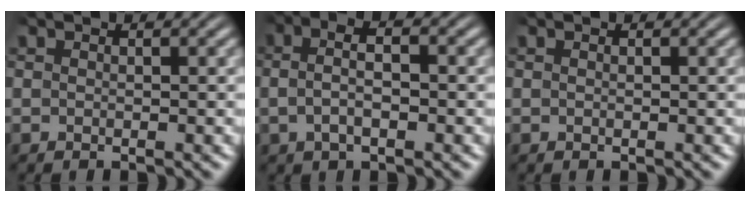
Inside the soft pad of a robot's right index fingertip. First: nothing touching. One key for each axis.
{"total": 4.2, "fx": 0.1, "fy": 2.3, "fz": 3.5, "tx": -0.062, "ty": 0.006, "tz": -0.006}
{"total": 0.0}